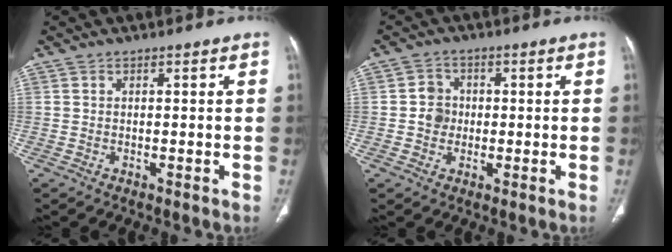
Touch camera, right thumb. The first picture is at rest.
{"total": 3.9, "force": [-0.2, 3.6, 1.5], "torque": [-0.006, 0.007, -0.008]}